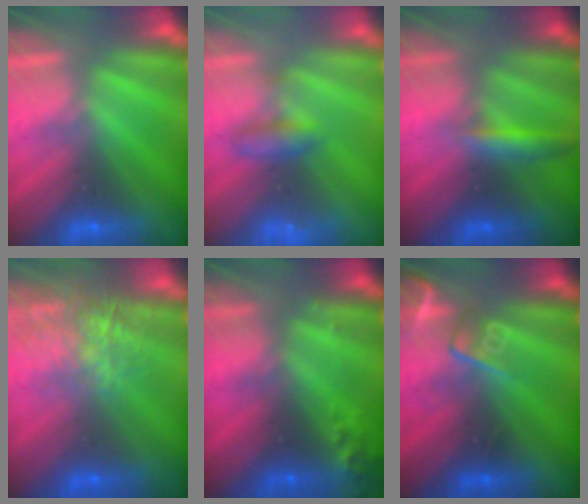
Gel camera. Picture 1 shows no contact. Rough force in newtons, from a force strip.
{"total": 2.0}
{"total": 2.7}
{"total": 7.3}
{"total": 7.7}
{"total": 2.7}